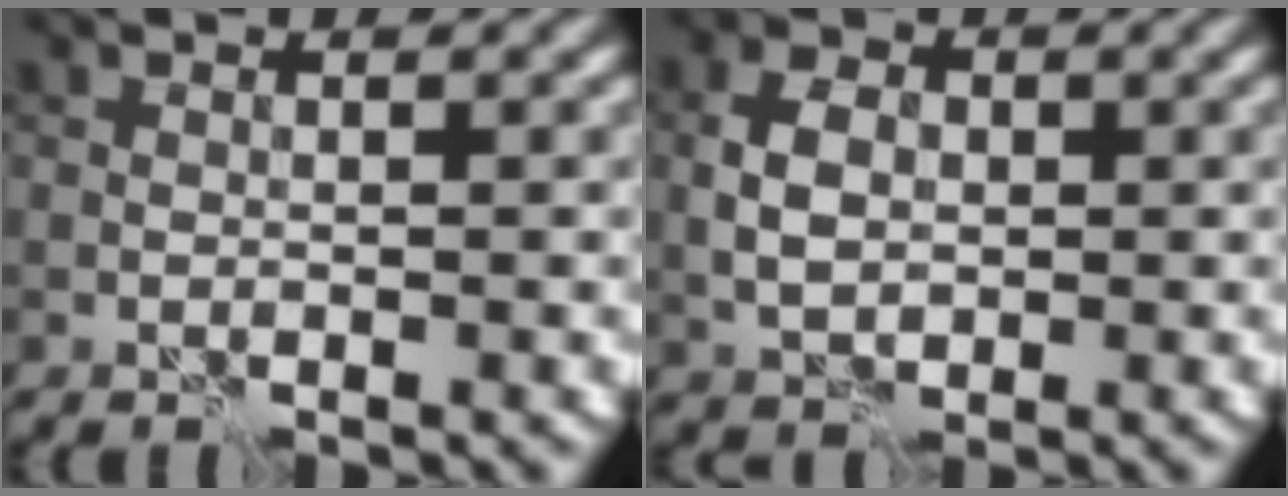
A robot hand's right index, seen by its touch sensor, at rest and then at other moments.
{"total": 3.7, "force": [-0.1, 2.7, 2.6], "torque": [-0.054, 0.004, -0.005]}